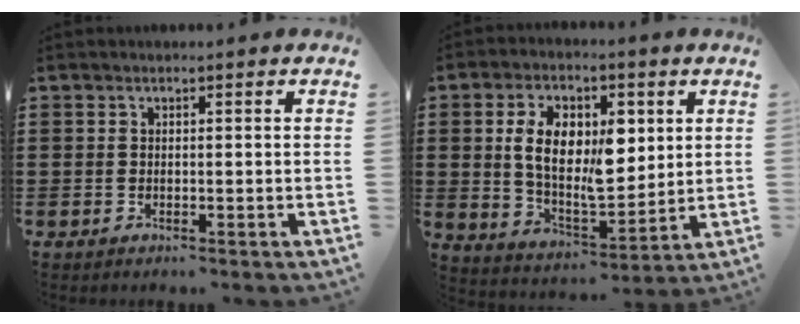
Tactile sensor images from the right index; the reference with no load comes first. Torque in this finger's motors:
{"motor_torque": [2.14, 0.00, 1.05, 0.21]}